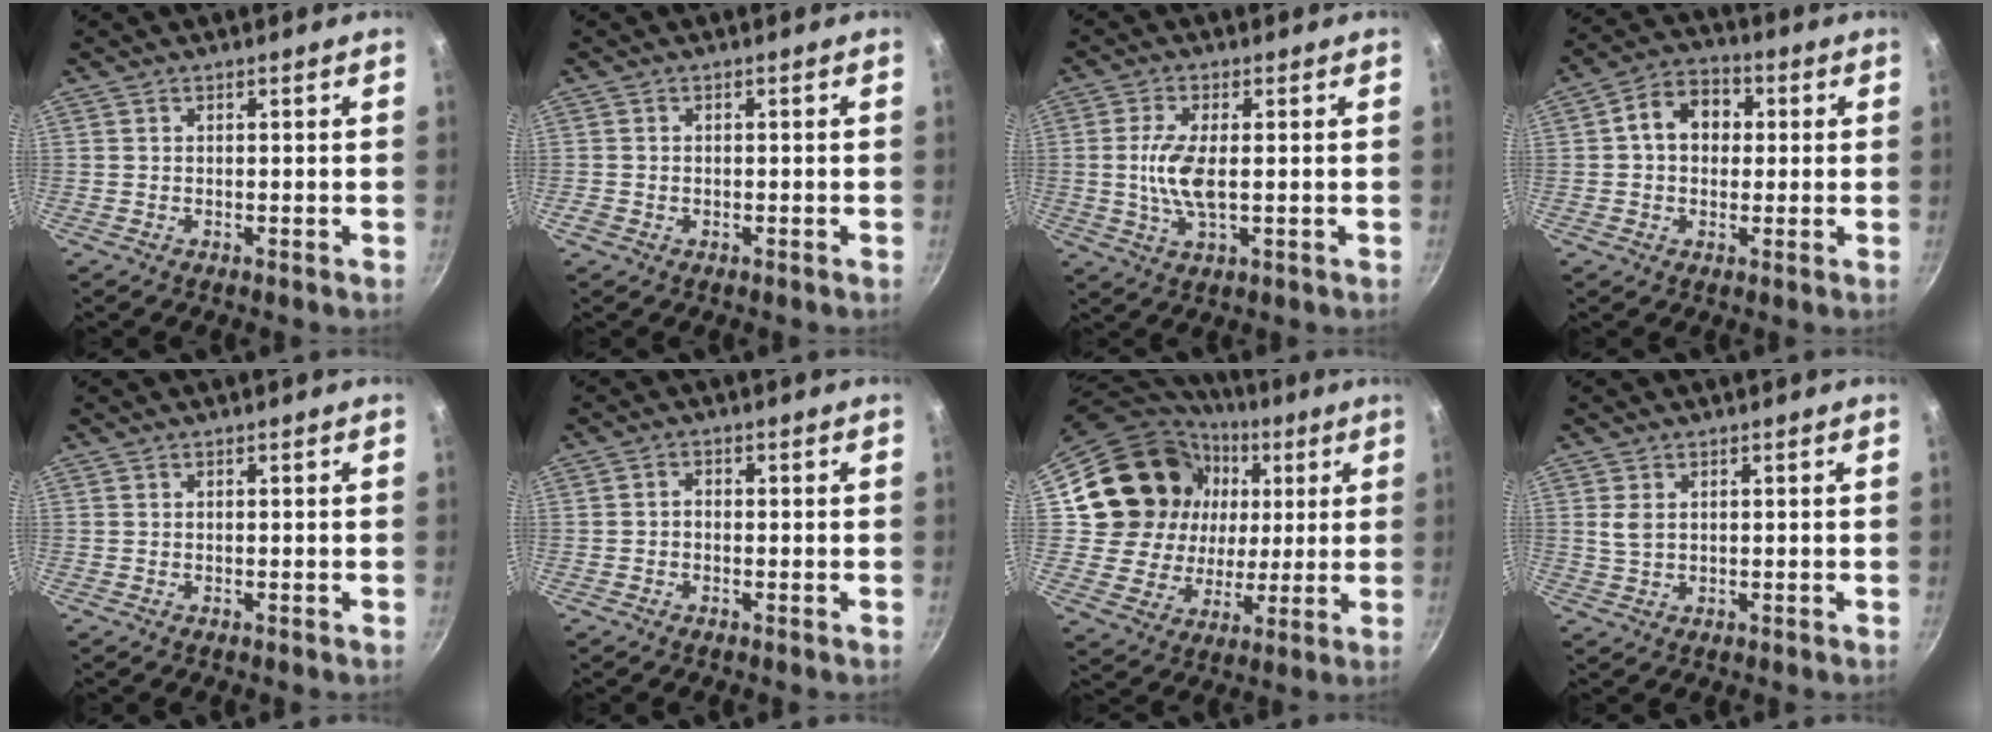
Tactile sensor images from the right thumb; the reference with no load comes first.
{"total": 1.2, "force": [-0.5, 0.9, 0.6], "torque": [-0.012, 0.001, -0.009]}
{"total": 7.3, "force": [0.1, 2.7, 6.7], "torque": [-0.145, -0.002, -0.001]}
{"total": 9.0, "force": [1.2, 7.0, 5.5], "torque": [-0.056, 0.021, 0.003]}
{"total": 0.0}
{"total": 1.4, "force": [-0.5, 1.1, 0.8], "torque": [-0.011, 0.008, -0.011]}
{"total": 21.9, "force": [6.1, 18.8, 9.4], "torque": [-0.163, 0.010, 0.114]}
{"total": 2.5, "force": [0.7, 1.6, 1.8], "torque": [-0.034, -0.003, 0.016]}